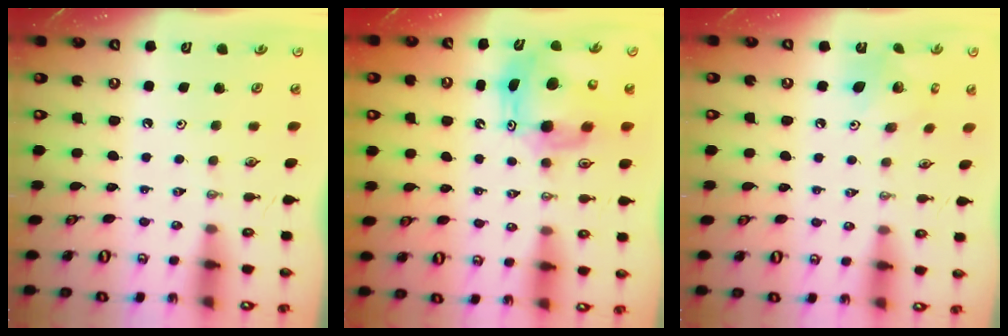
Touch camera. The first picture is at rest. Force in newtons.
{"total": 12.5, "press": 12.4, "slide": 1.2}
{"total": 9.1, "press": 9.1, "slide": 0.6}